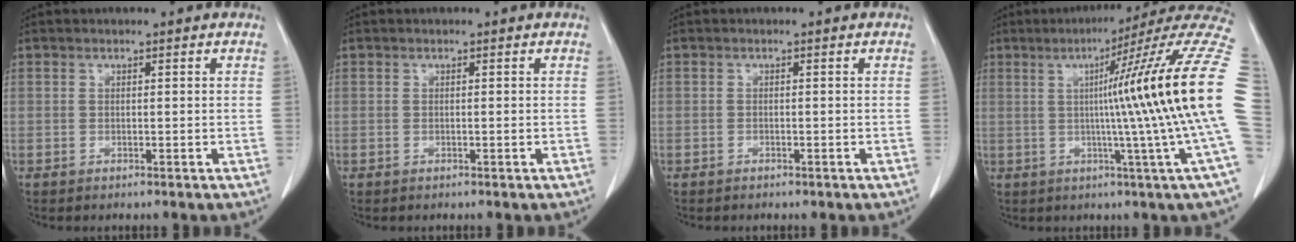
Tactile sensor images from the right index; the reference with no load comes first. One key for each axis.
{"total": 0.0}
{"total": 0.6, "fx": -0.5, "fy": 0.3, "fz": 0.1, "tx": -0.004, "ty": 0.000, "tz": -0.008}
{"total": 22.2, "fx": 1.1, "fy": -3.1, "fz": 21.9, "tx": -0.202, "ty": 0.022, "tz": 0.001}